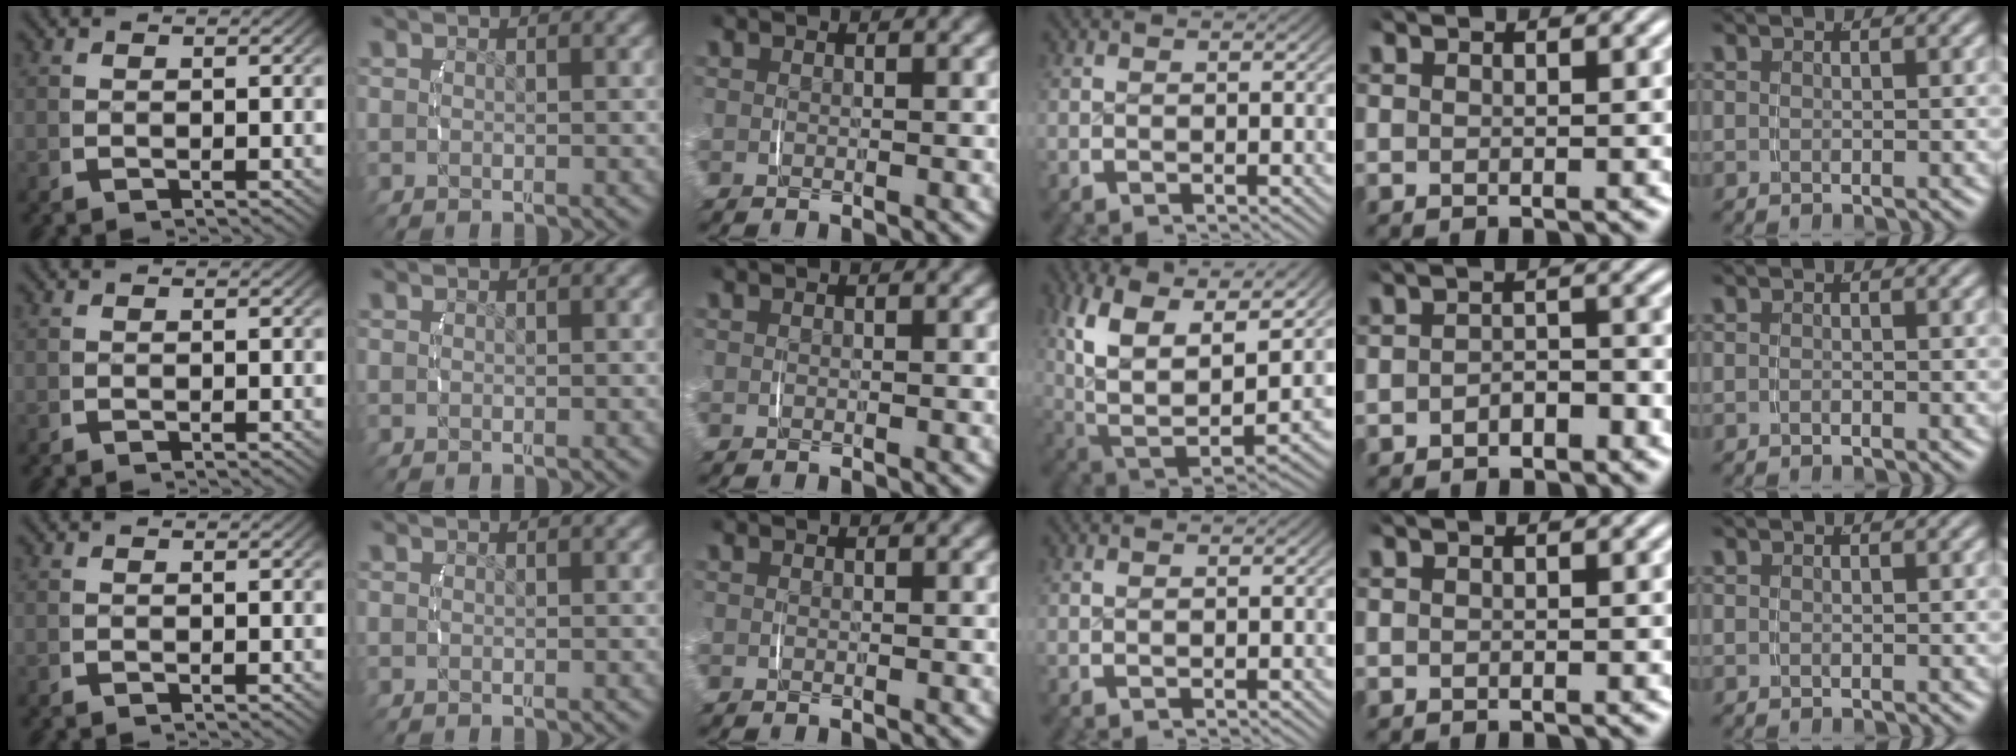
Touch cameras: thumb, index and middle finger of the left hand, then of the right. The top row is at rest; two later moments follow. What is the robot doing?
{"motion": "lift_and_place", "object": "napkin"}